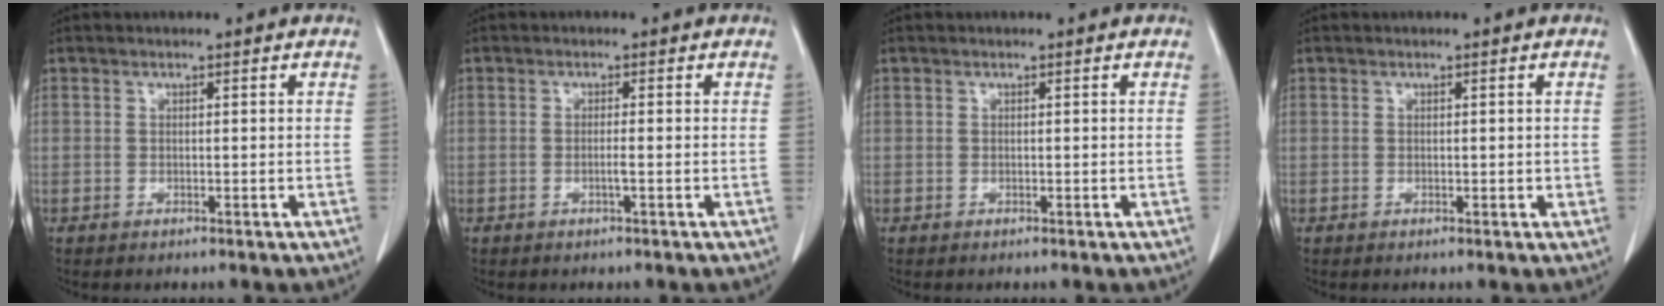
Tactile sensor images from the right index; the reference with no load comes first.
{"total": 1.2, "force": [-0.4, -0.2, 1.1], "torque": [-0.024, -0.002, -0.008]}
{"total": 0.0}
{"total": 1.0, "force": [0.0, 0.6, 0.8], "torque": [-0.011, 0.000, 0.003]}